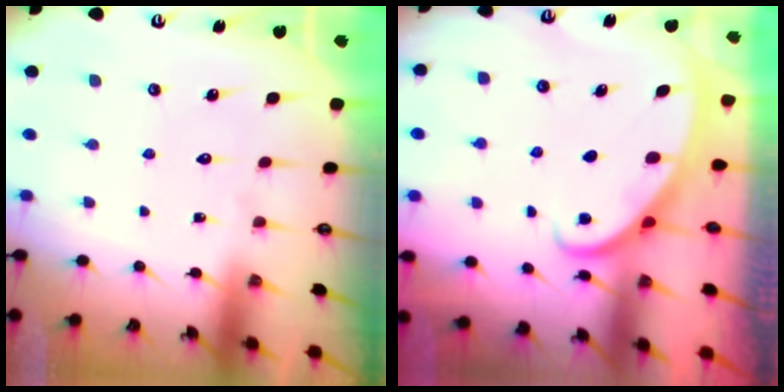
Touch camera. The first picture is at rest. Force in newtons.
{"total": 3.0, "press": 3.0, "slide": 0.1}